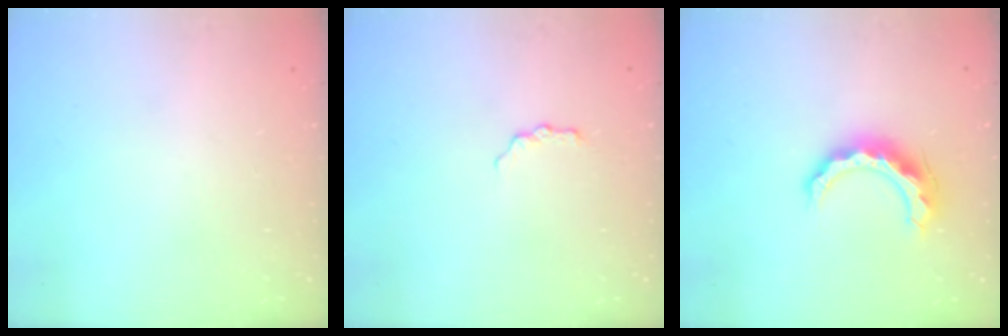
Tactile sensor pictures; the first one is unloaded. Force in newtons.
{"total": 3.7, "press": 3.7, "slide": 0.6}
{"total": 12.9, "press": 12.9, "slide": 0.5}